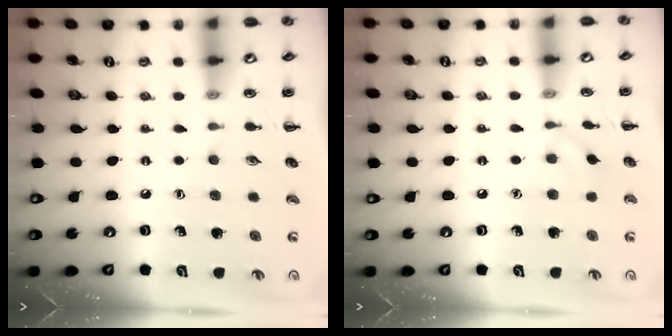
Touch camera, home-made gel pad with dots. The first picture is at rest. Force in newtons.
{"total": 5.0, "press": 4.7, "slide": 1.6}